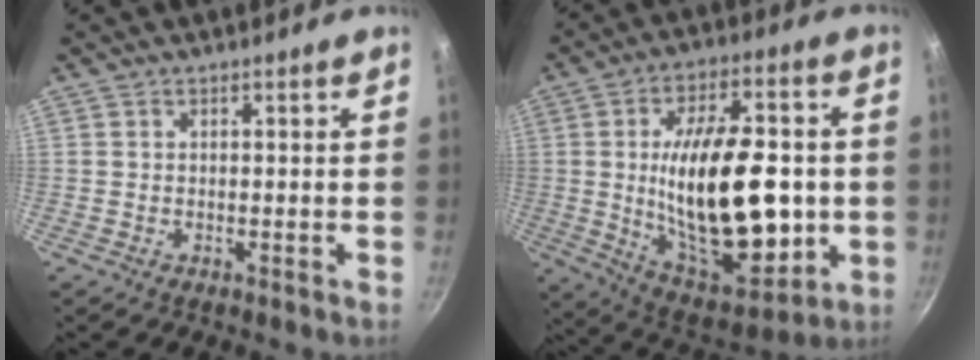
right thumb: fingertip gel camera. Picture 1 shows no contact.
{"total": 26.9, "force": [-1.2, 13.4, 23.3], "torque": [-0.354, -0.002, -0.006]}